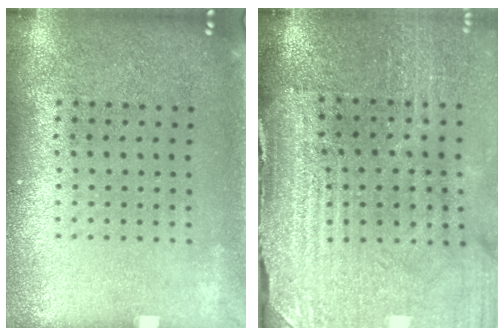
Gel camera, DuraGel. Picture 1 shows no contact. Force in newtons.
{"total": 3.8, "press": 3.5, "slide": 1.4}